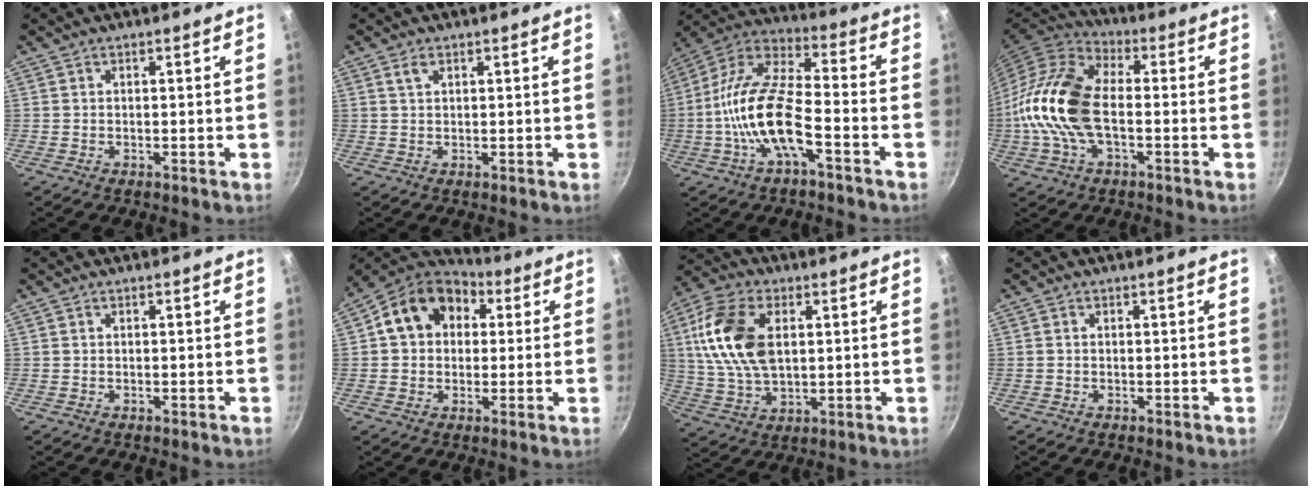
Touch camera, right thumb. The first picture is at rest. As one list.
[{"total": 1.6, "force": [0.9, 0.9, 1.1], "torque": [-0.018, -0.001, 0.017]}, {"total": 16.1, "force": [-5.1, 6.0, 14.1], "torque": [-0.271, 0.045, -0.115]}, {"total": 16.6, "force": [-1.7, 9.3, 13.7], "torque": [-0.255, 0.033, -0.048]}, {"total": 0.0}, {"total": 14.5, "force": [3.2, 11.4, 8.3], "torque": [-0.107, 0.031, 0.033]}, {"total": 15.9, "force": [3.3, 9.6, 12.2], "torque": [-0.227, 0.000, 0.062]}, {"total": 0.0}]